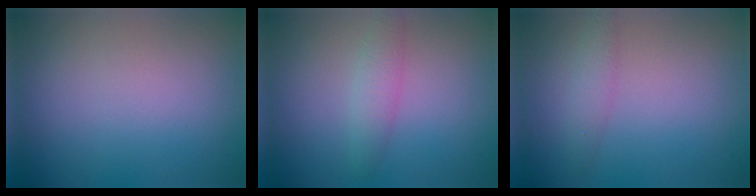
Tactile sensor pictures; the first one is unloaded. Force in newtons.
{"total": 2.0, "press": 2.0, "slide": 0.1}
{"total": 1.7, "press": 1.7, "slide": 0.1}